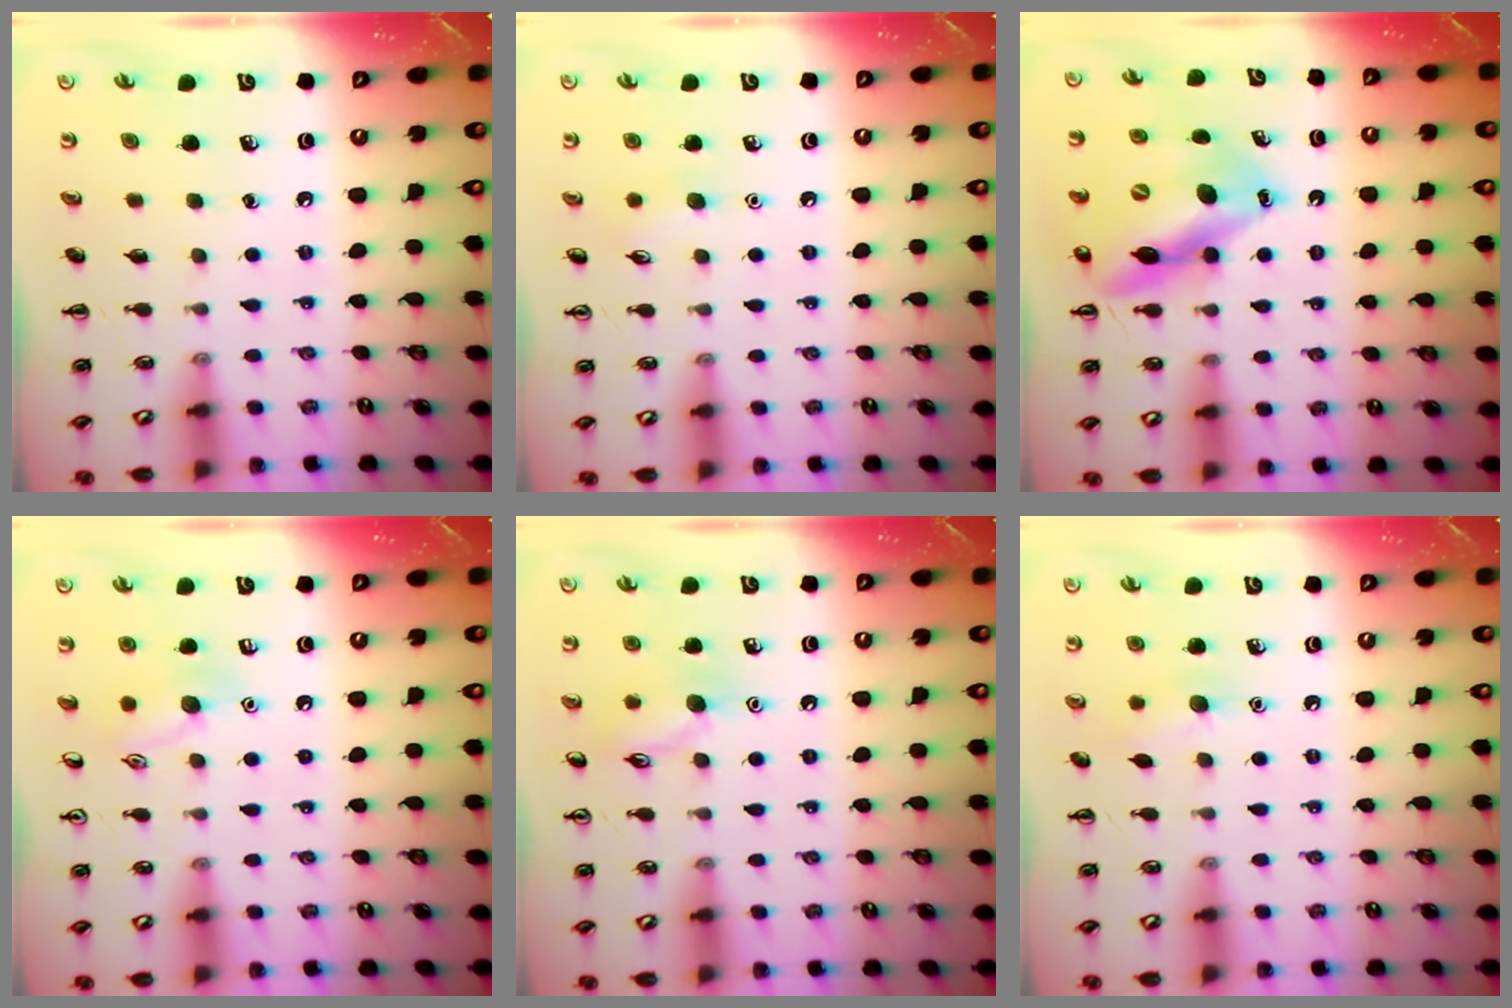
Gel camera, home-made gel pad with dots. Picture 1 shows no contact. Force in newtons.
{"total": 5.2, "press": 5.0, "slide": 1.5}
{"total": 14.1, "press": 13.4, "slide": 4.4}
{"total": 8.3, "press": 8.2, "slide": 1.4}
{"total": 8.6, "press": 8.5, "slide": 0.9}
{"total": 6.2, "press": 6.0, "slide": 1.5}